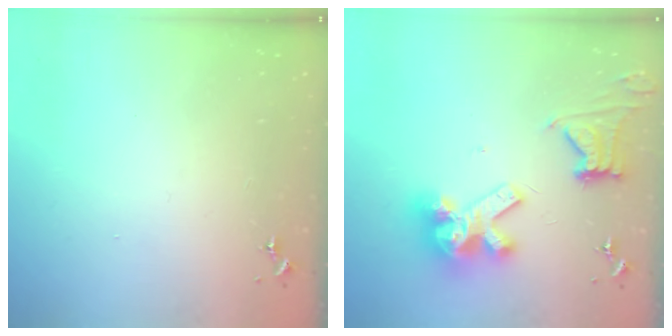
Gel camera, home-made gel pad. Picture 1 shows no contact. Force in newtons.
{"total": 14.5, "press": 14.5, "slide": 0.9}